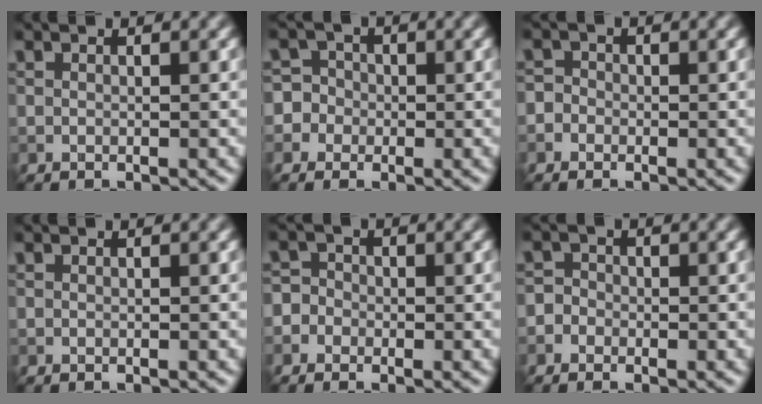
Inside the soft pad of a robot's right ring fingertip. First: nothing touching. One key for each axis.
{"total": 4.8, "fx": -1.2, "fy": 4.6, "fz": 1.0, "tx": 0.007, "ty": 0.024, "tz": -0.054}
{"total": 1.7, "fx": -0.3, "fy": 1.6, "fz": 0.5, "tx": 0.007, "ty": 0.009, "tz": -0.026}
{"total": 0.0}
{"total": 3.1, "fx": -1.1, "fy": 2.8, "fz": 0.7, "tx": 0.014, "ty": 0.013, "tz": -0.050}
{"total": 1.9, "fx": -0.6, "fy": 1.7, "fz": 0.5, "tx": 0.005, "ty": 0.014, "tz": -0.029}